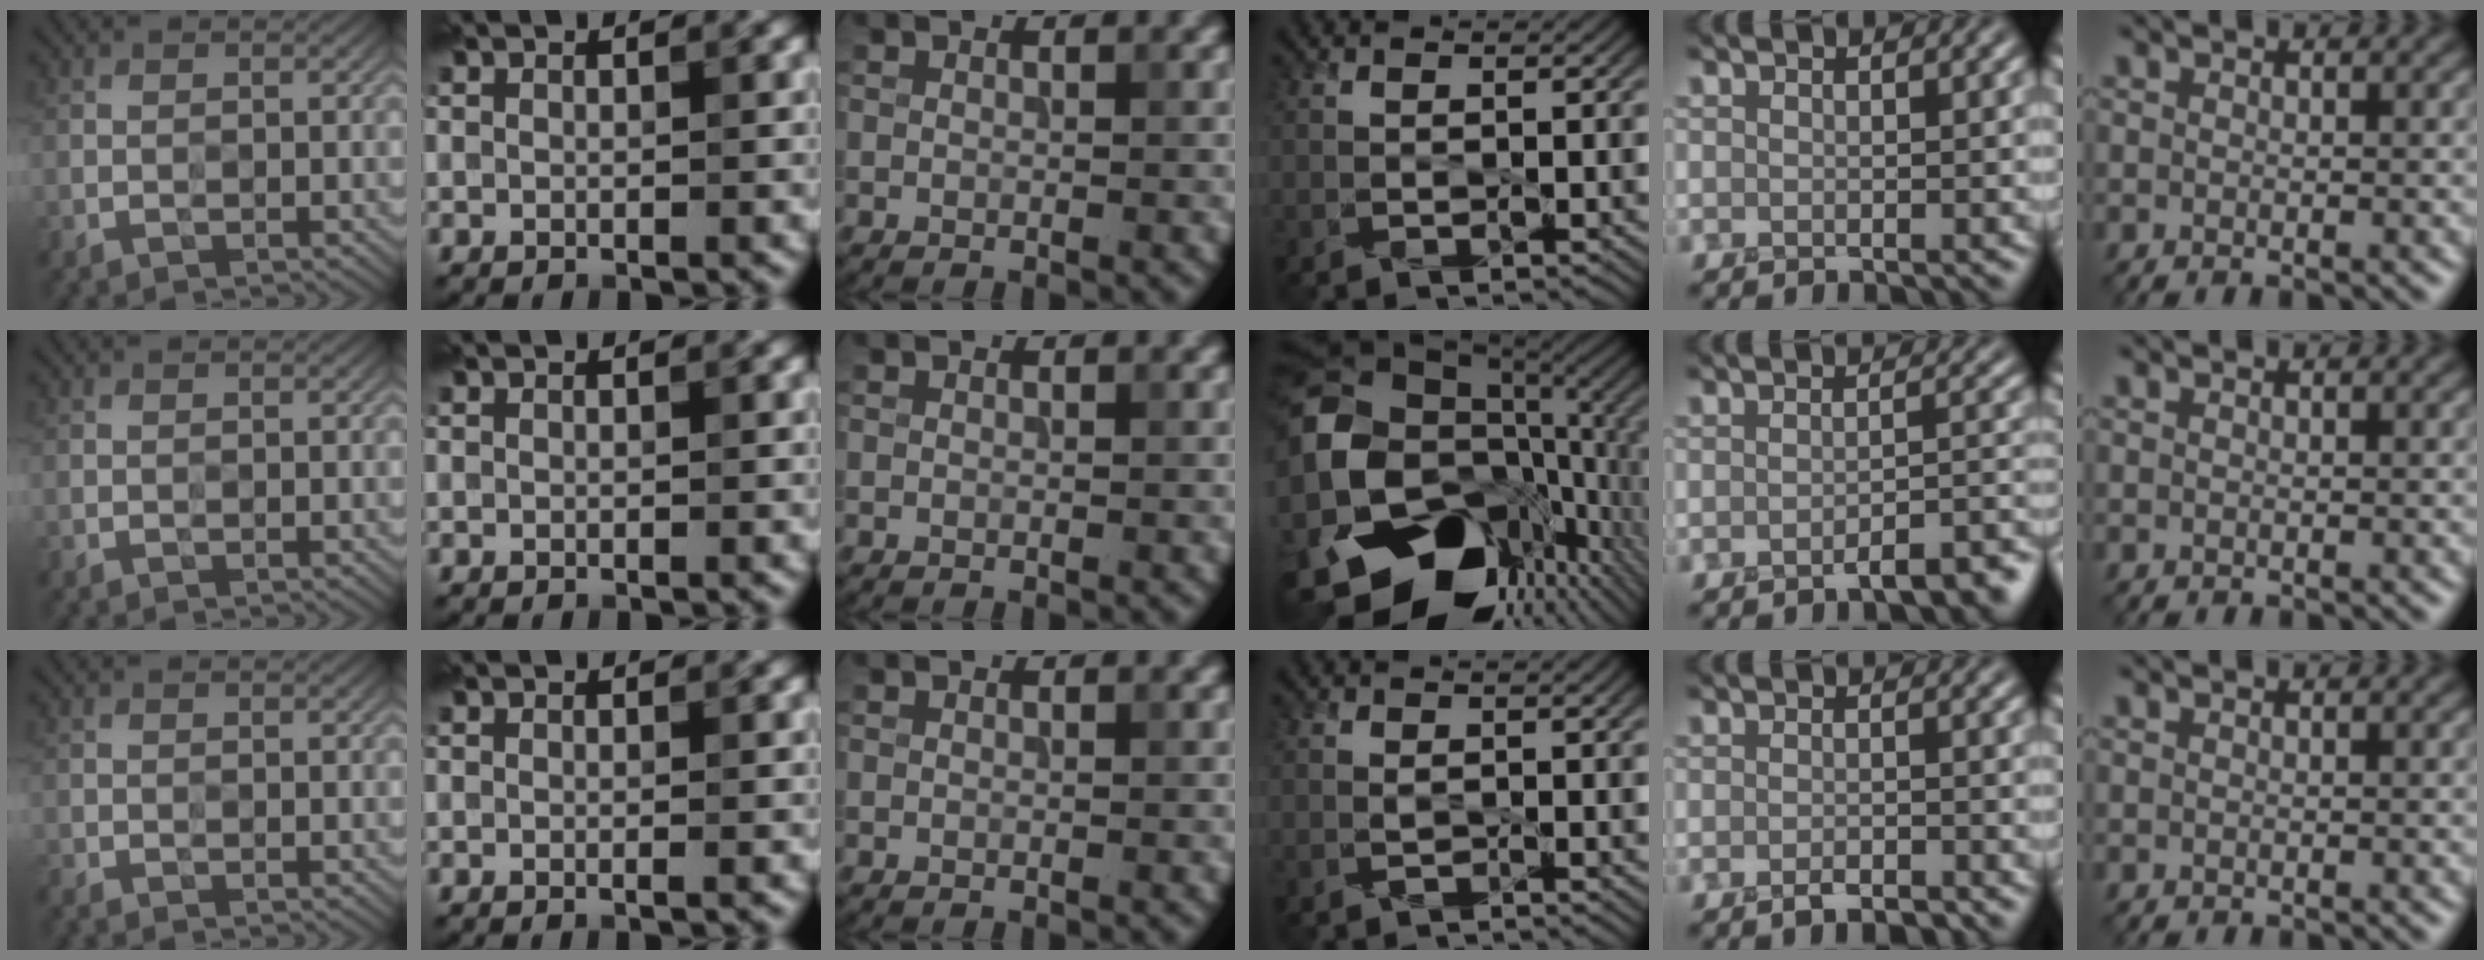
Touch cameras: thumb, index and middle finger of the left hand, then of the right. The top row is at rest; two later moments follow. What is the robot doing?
{"motion": "peel", "object": "tape"}